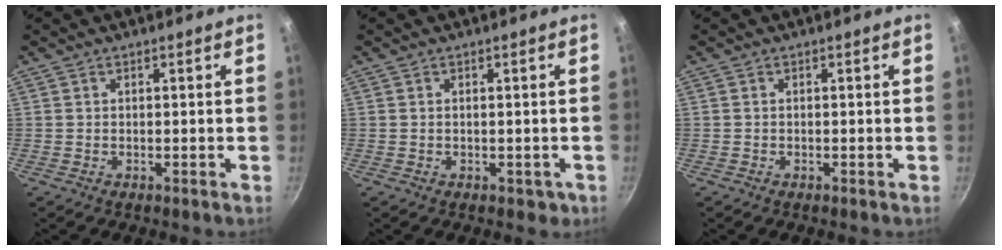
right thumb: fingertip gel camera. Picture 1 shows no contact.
{"total": 2.2, "force": [-0.6, 1.5, 1.5], "torque": [-0.012, 0.001, -0.003]}
{"total": 0.0}